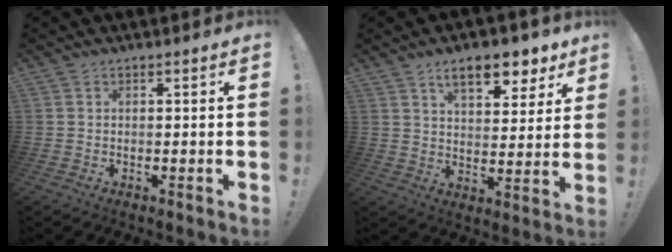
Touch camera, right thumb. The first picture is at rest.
{"total": 12.0, "force": [7.4, 4.9, 8.0], "torque": [-0.110, -0.037, 0.126]}